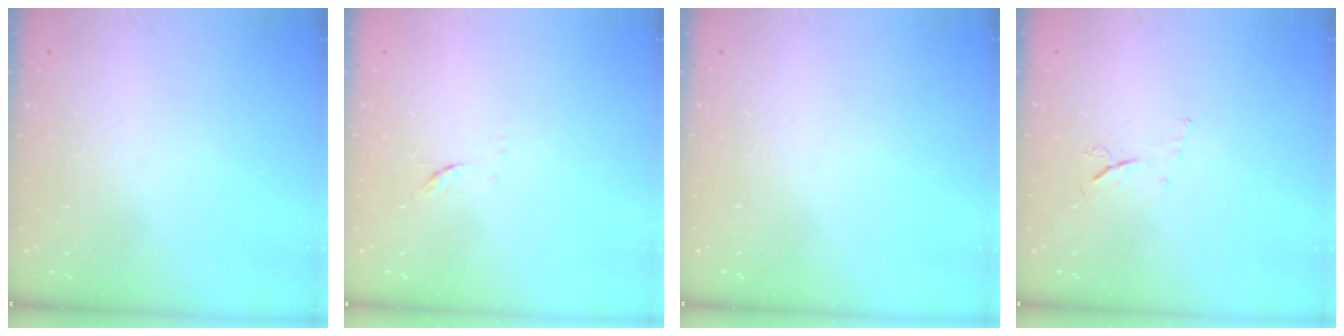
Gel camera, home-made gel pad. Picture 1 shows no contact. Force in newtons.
{"total": 5.4, "press": 5.3, "slide": 0.9}
{"total": 0.0}
{"total": 4.7, "press": 4.6, "slide": 0.8}